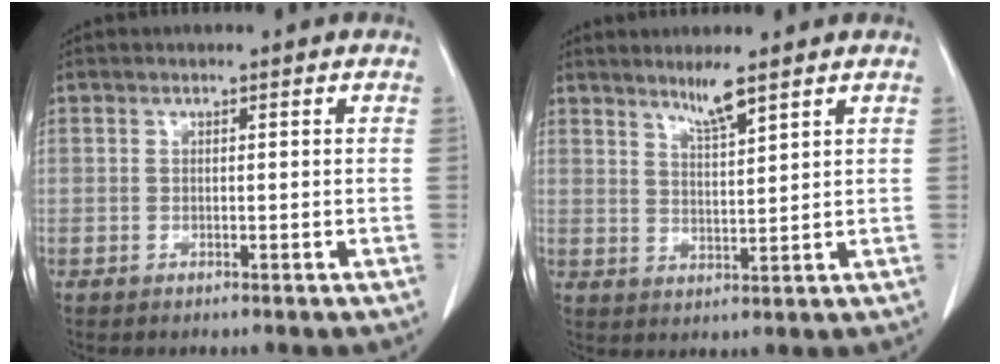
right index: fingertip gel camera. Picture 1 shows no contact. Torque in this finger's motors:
{"motor_torque": [0.07, 0.09, 0.03, 0.01]}